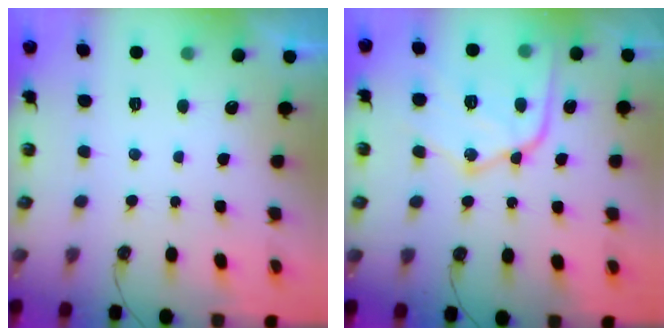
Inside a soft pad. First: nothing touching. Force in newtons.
{"total": 19.9, "press": 19.9, "slide": 1.5}